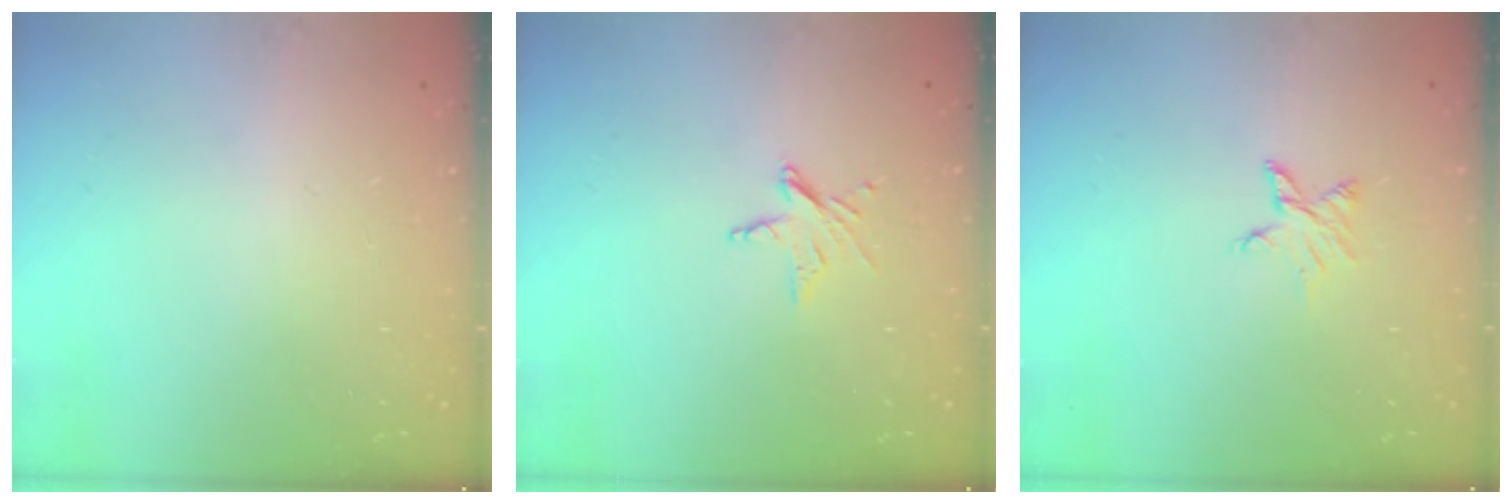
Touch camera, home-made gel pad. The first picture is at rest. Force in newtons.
{"total": 5.4, "press": 5.4, "slide": 0.2}
{"total": 3.6, "press": 3.6, "slide": 0.3}